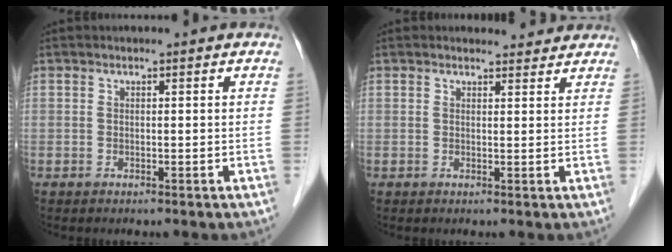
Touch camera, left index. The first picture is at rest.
{"total": 2.7, "force": [2.6, 0.8, 0.0], "torque": [-0.005, 0.001, 0.027]}